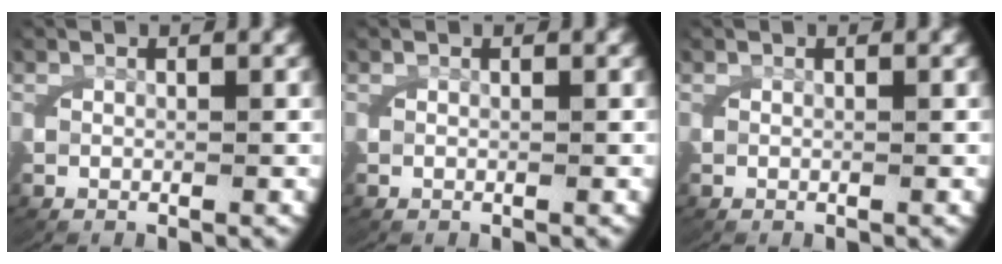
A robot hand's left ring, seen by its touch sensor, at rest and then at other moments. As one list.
[{"total": 0.0}, {"total": 0.0}]